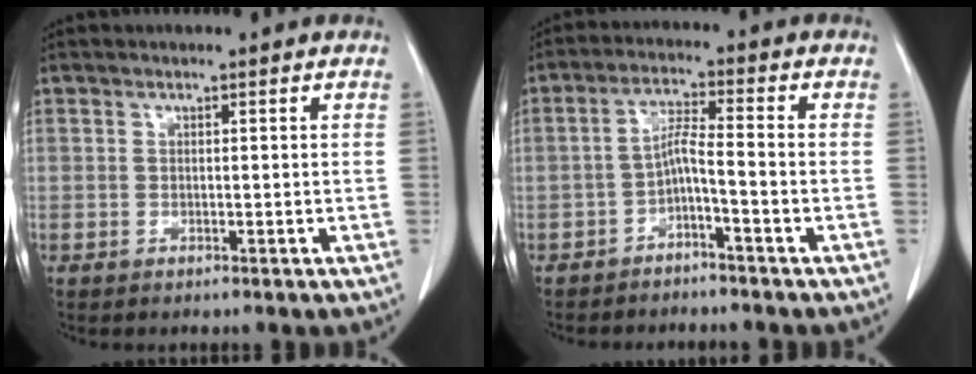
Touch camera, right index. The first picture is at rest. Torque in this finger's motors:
{"motor_torque": [0.23, -0.04, 0.17, 0.02]}